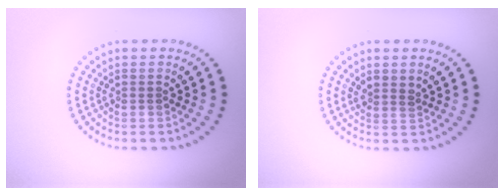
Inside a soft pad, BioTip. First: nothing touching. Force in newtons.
{"total": 1.1, "press": 1.0, "slide": 0.6}